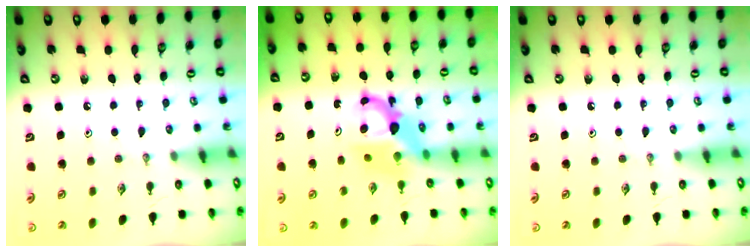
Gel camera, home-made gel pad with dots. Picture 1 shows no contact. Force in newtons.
{"total": 6.6, "press": 6.6, "slide": 0.5}
{"total": 0.0}